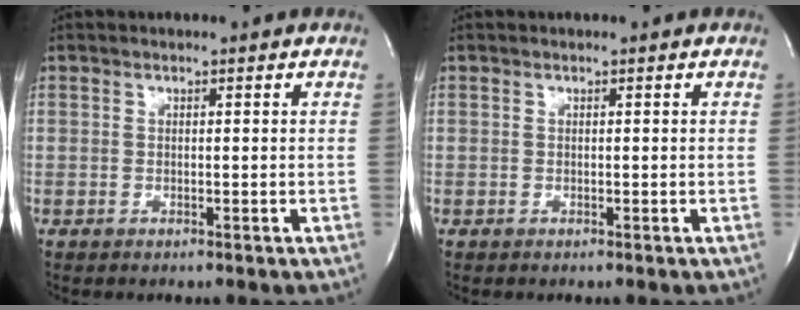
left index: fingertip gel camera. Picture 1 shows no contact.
{"total": 0.0}